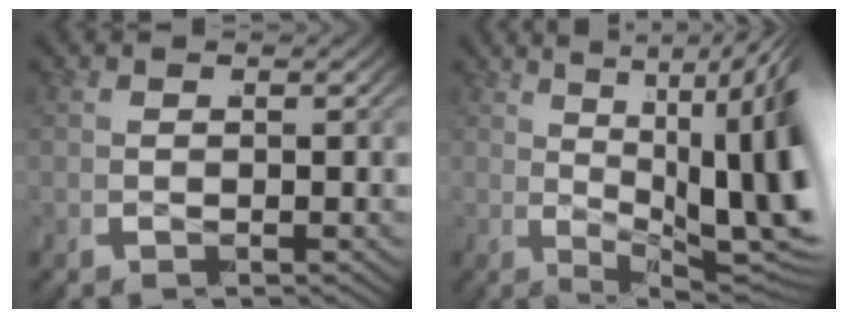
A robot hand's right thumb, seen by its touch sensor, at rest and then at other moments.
{"total": 13.1, "force": [-1.2, 7.3, 10.9], "torque": [-0.167, -0.030, -0.009]}